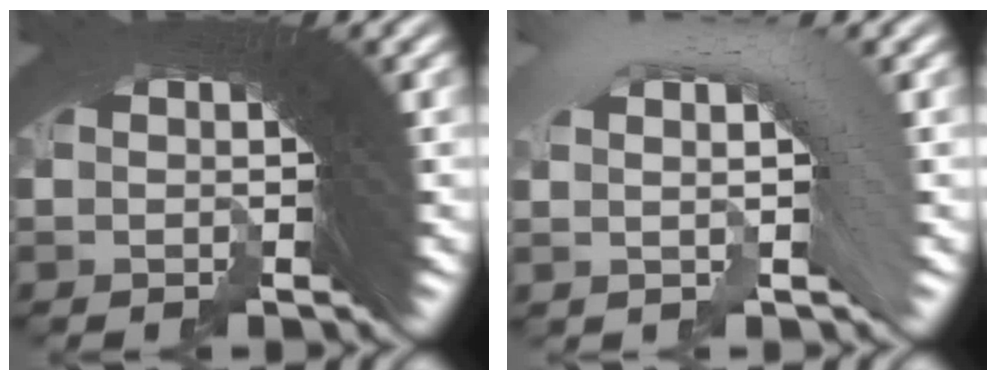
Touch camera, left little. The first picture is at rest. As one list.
[{"total": 3.8, "force": [1.1, 0.9, 3.5], "torque": [-0.031, 0.032, 0.011]}]